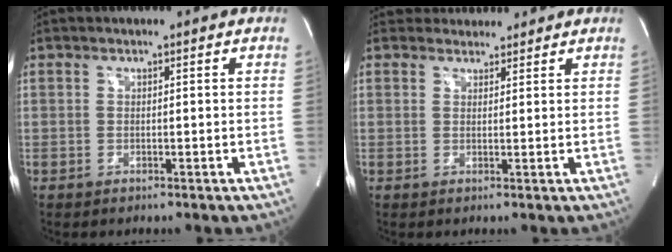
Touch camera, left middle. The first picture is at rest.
{"total": 3.3, "force": [3.1, 1.2, -0.2], "torque": [0.006, 0.017, 0.045]}